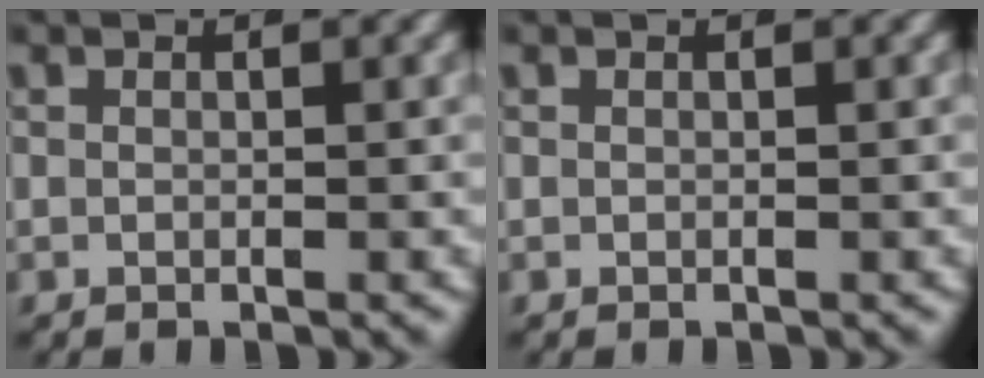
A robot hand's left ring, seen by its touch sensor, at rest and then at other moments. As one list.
[{"total": 0.0}]